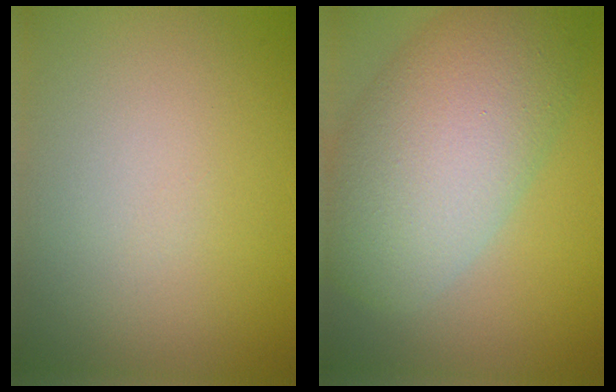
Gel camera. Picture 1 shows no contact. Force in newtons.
{"total": 10.1, "press": 10.0, "slide": 0.7}